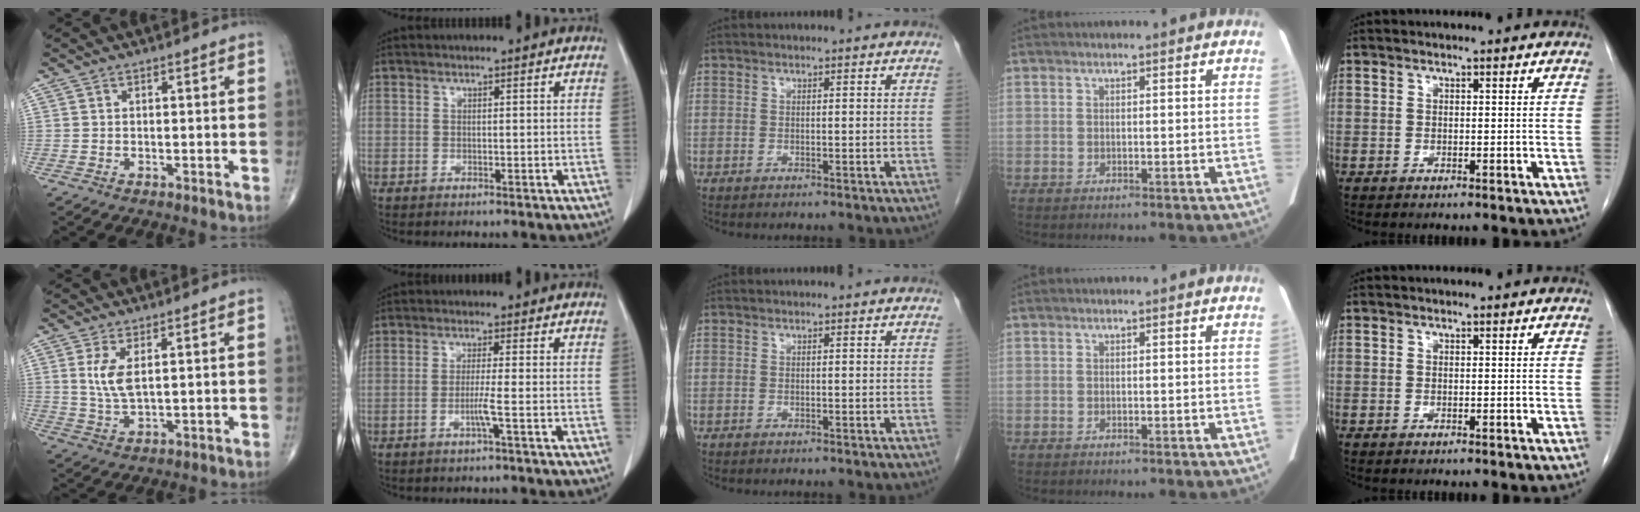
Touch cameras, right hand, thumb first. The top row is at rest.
{"thumb": {"total": 5.3, "force": [1.6, 2.0, 4.6], "torque": [-0.100, -0.013, 0.039]}, "index": {"total": 2.4, "force": [-0.8, -0.8, 2.2], "torque": [-0.040, -0.002, -0.016]}}